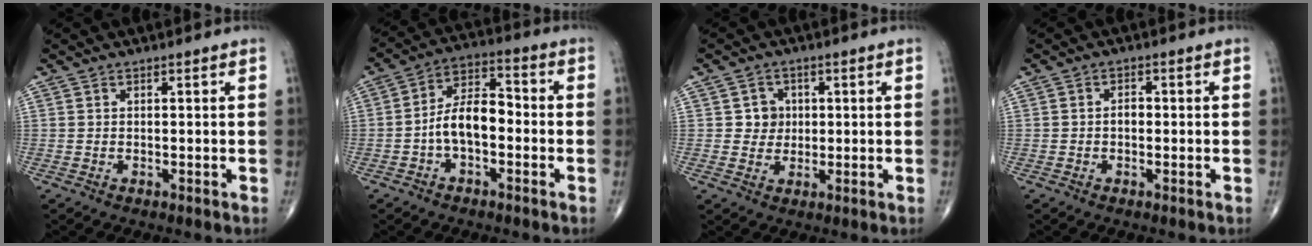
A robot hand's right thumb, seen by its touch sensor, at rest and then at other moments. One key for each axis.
{"total": 9.3, "fx": -2.1, "fy": 5.0, "fz": 7.5, "tx": -0.123, "ty": 0.041, "tz": -0.046}
{"total": 3.9, "fx": 0.6, "fy": 3.7, "fz": 1.0, "tx": 0.011, "ty": 0.004, "tz": 0.004}
{"total": 1.7, "fx": -0.3, "fy": 1.1, "fz": 1.2, "tx": -0.012, "ty": 0.005, "tz": -0.008}